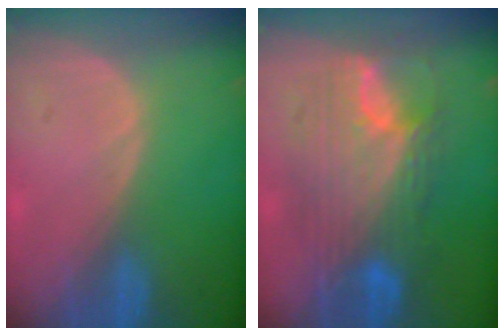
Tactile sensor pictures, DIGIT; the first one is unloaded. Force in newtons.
{"total": 11.4, "press": 11.4, "slide": 1.1}